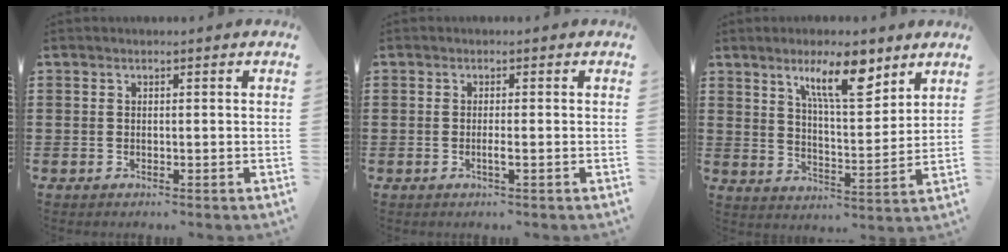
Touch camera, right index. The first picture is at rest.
{"total": 1.6, "force": [-0.6, 0.0, 1.5], "torque": [-0.026, -0.003, -0.011]}
{"total": 10.4, "force": [6.6, 4.1, 6.9], "torque": [-0.107, -0.017, 0.109]}